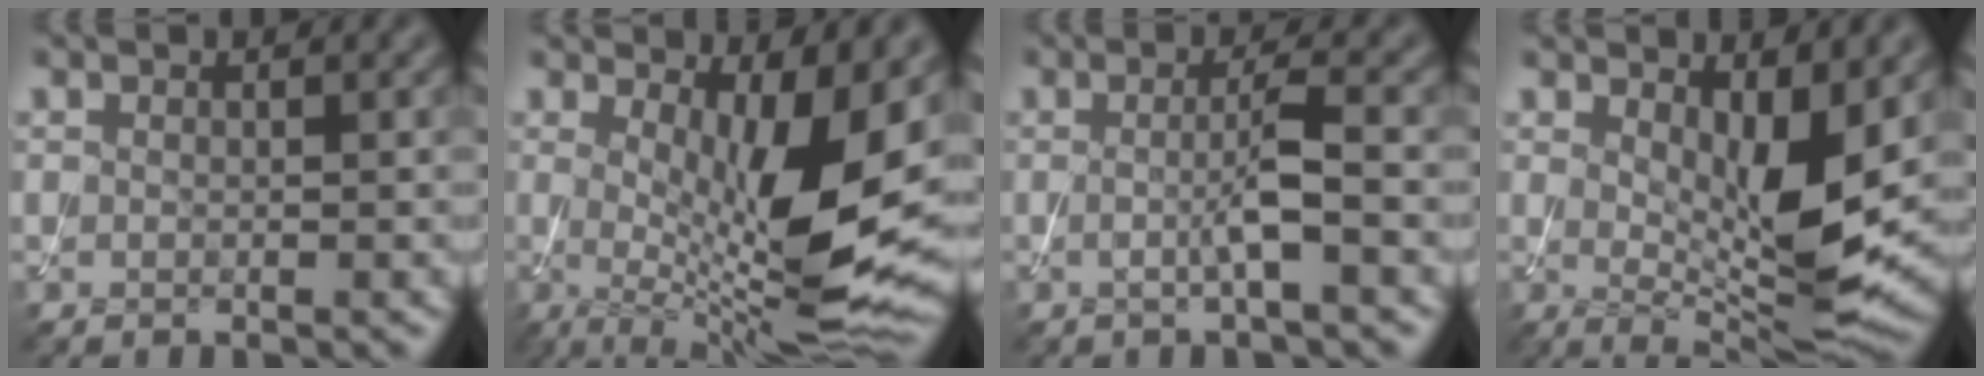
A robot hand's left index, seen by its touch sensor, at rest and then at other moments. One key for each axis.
{"total": 12.0, "fx": 1.3, "fy": 3.4, "fz": 11.4, "tx": -0.169, "ty": -0.026, "tz": 0.026}
{"total": 2.9, "fx": -0.3, "fy": 0.2, "fz": 2.9, "tx": -0.057, "ty": -0.004, "tz": -0.010}
{"total": 7.6, "fx": 1.3, "fy": 2.5, "fz": 7.0, "tx": -0.114, "ty": -0.024, "tz": 0.030}